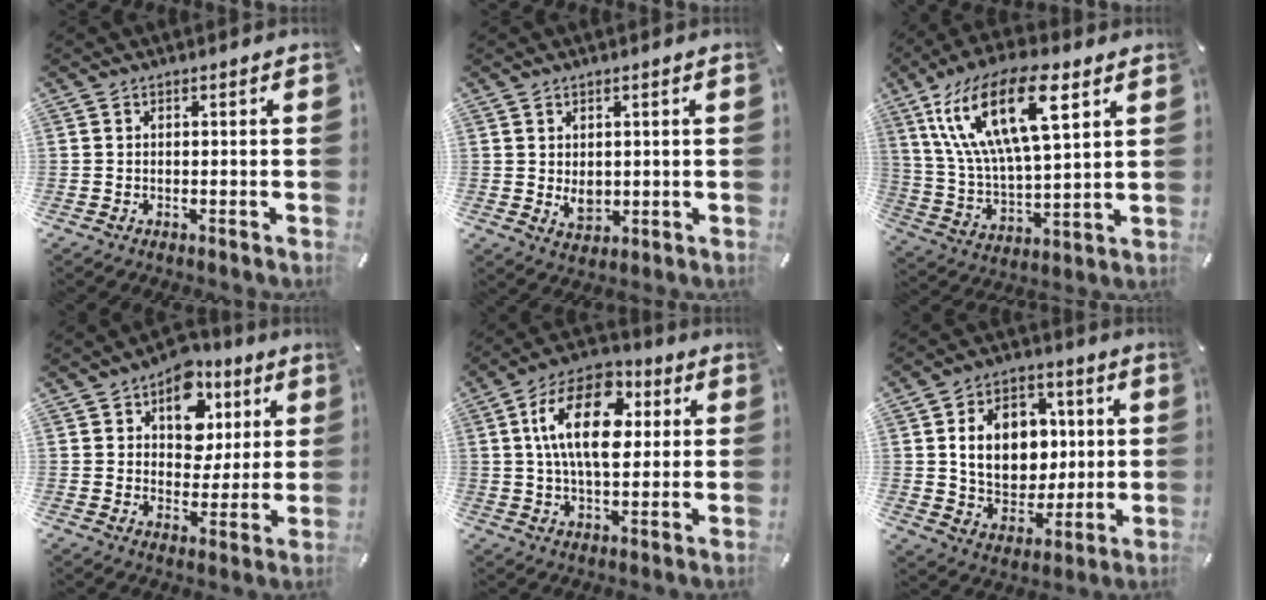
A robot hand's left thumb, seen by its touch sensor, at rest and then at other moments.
{"total": 3.9, "force": [0.7, 2.9, 2.5], "torque": [-0.037, -0.006, 0.010]}
{"total": 21.7, "force": [10.4, 8.7, 16.9], "torque": [-0.354, -0.024, 0.167]}
{"total": 11.0, "force": [5.2, 8.4, 4.8], "torque": [-0.065, -0.031, 0.091]}
{"total": 17.4, "force": [4.0, 10.3, 13.4], "torque": [-0.242, 0.006, 0.064]}
{"total": 14.3, "force": [2.5, 11.7, 7.9], "torque": [-0.123, 0.004, 0.052]}